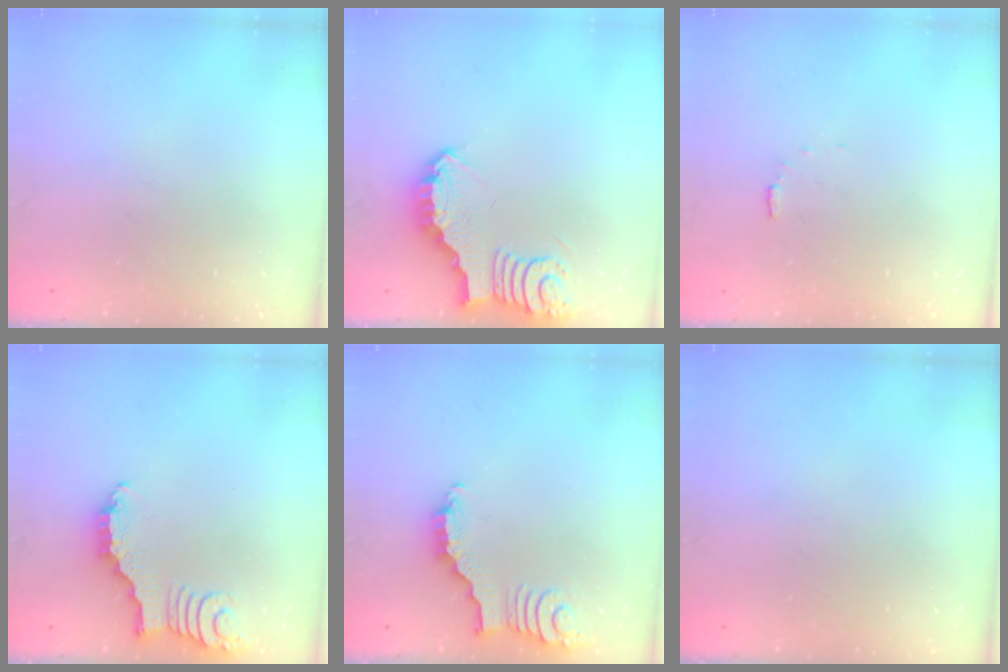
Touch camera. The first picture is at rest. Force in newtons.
{"total": 3.8, "press": 3.8, "slide": 0.3}
{"total": 4.5, "press": 4.5, "slide": 0.3}
{"total": 2.9, "press": 2.9, "slide": 0.4}
{"total": 3.2, "press": 3.2, "slide": 0.5}
{"total": 0.0}